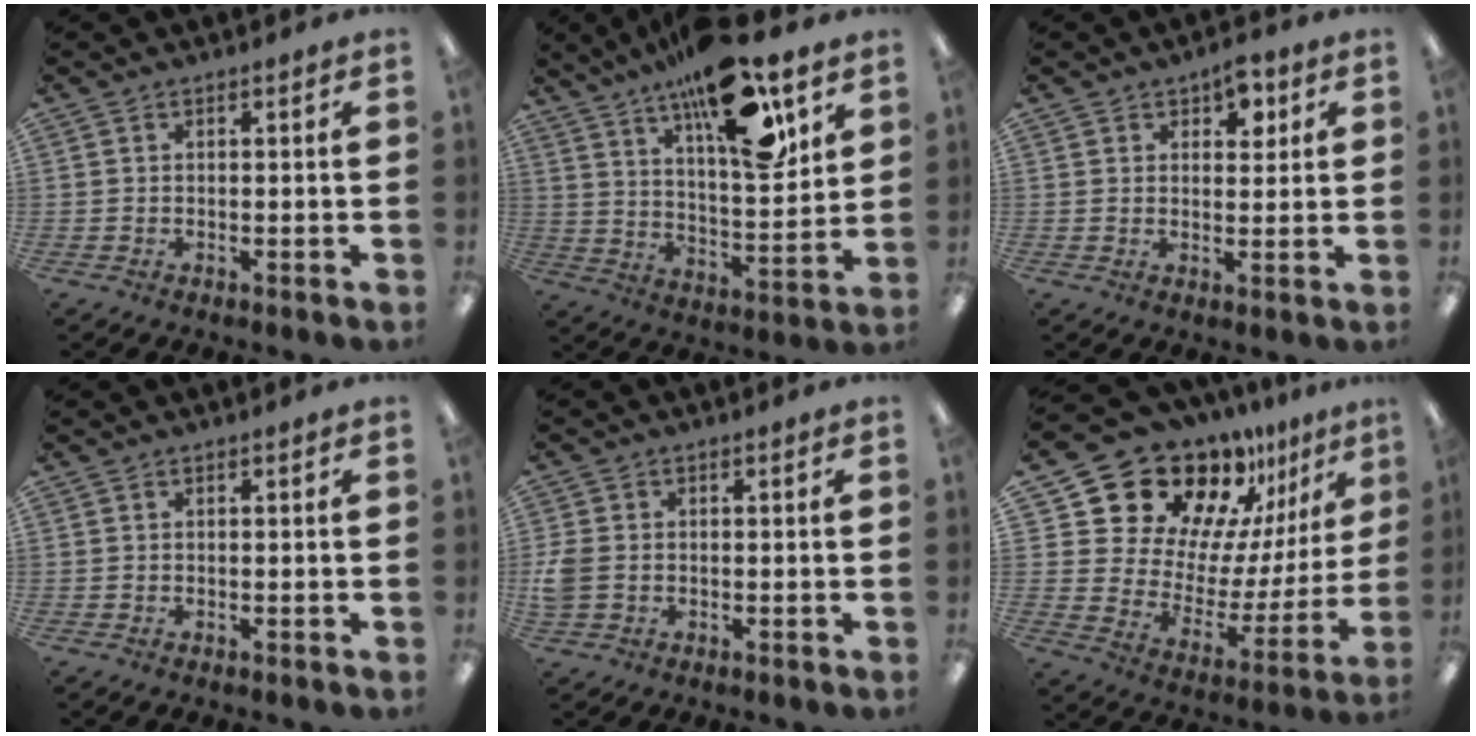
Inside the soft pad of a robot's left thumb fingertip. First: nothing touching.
{"total": 21.9, "force": [13.8, 7.2, 15.4], "torque": [-0.236, -0.076, 0.225]}
{"total": 5.5, "force": [3.1, 3.6, 2.9], "torque": [-0.032, -0.002, 0.051]}
{"total": 0.0}
{"total": 4.8, "force": [-0.4, 3.8, 2.9], "torque": [-0.062, 0.005, -0.005]}
{"total": 20.4, "force": [17.6, 9.2, 4.9], "torque": [-0.102, -0.148, 0.323]}